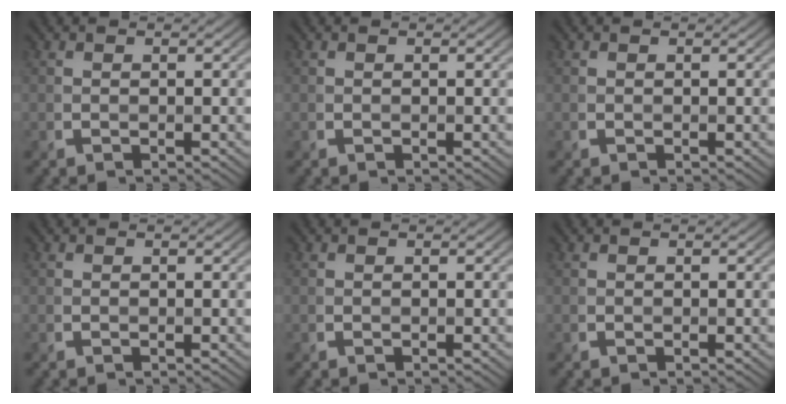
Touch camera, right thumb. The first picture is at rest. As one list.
[{"total": 0.0}, {"total": 0.0}, {"total": 0.0}, {"total": 0.0}, {"total": 0.0}]